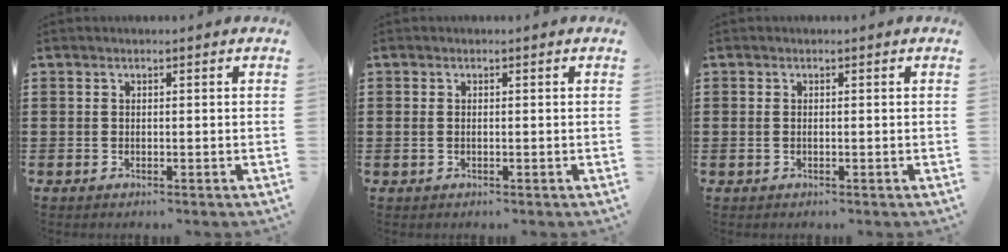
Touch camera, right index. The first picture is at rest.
{"total": 0.9, "force": [-0.1, 0.4, 0.8], "torque": [-0.017, 0.003, -0.002]}
{"total": 0.7, "force": [-0.1, 0.3, 0.6], "torque": [-0.014, 0.000, -0.002]}